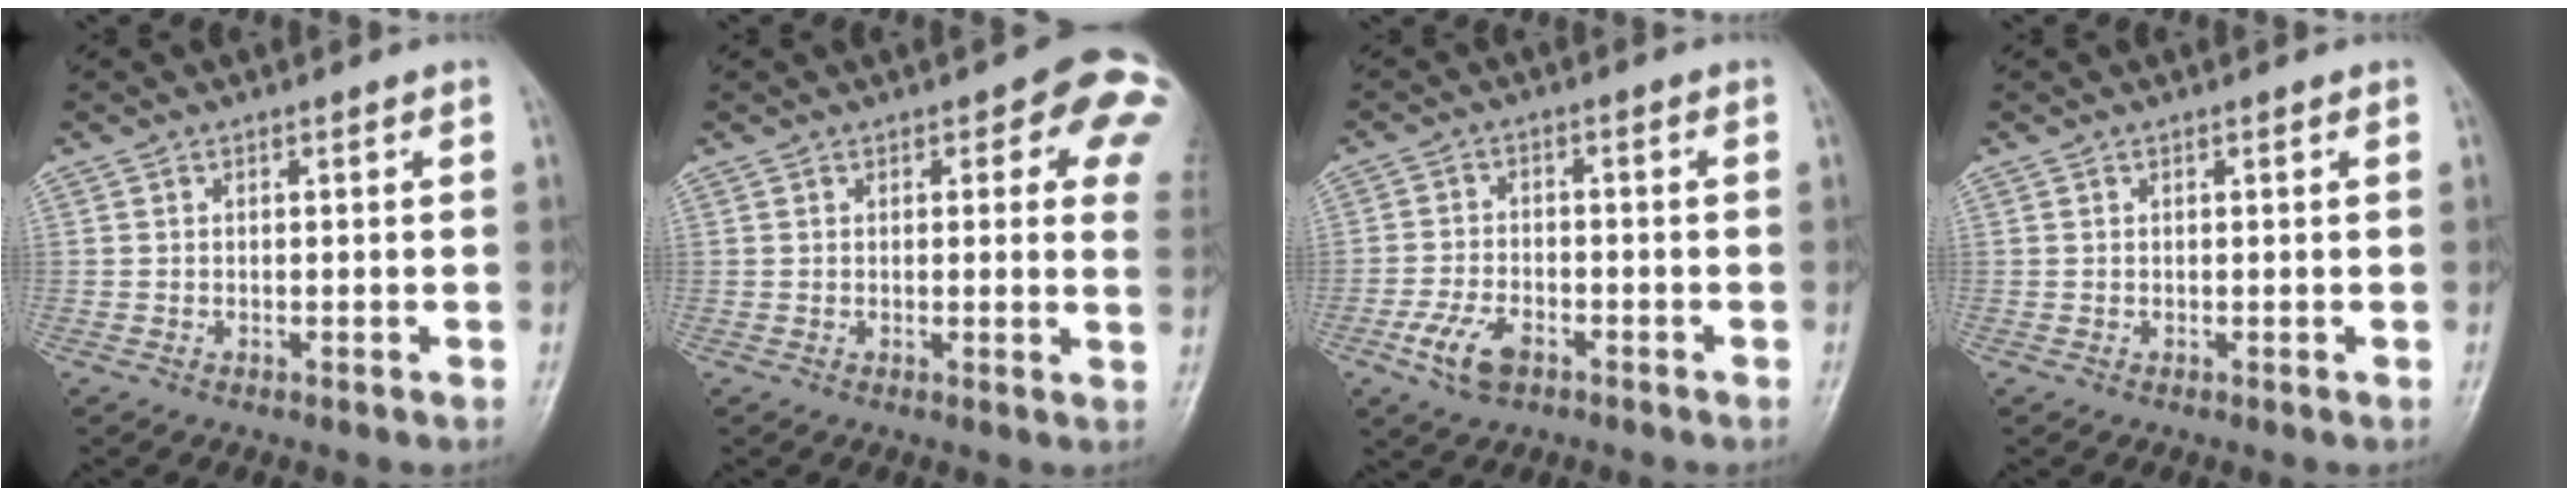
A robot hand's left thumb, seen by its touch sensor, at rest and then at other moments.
{"total": 10.6, "force": [3.8, 4.2, 9.0], "torque": [-0.056, -0.006, 0.031]}
{"total": 6.5, "force": [-3.4, 3.5, 4.3], "torque": [-0.087, 0.013, -0.063]}
{"total": 0.0}